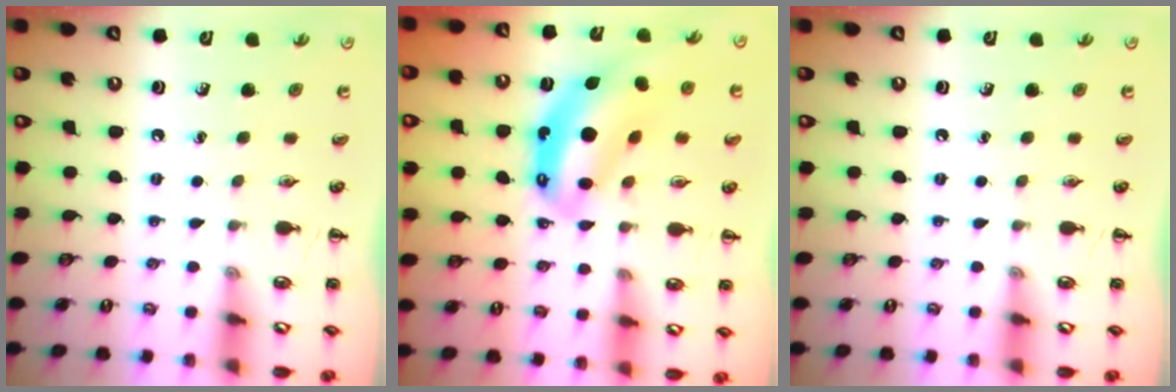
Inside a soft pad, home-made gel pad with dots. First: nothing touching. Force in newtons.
{"total": 11.8, "press": 11.4, "slide": 3.1}
{"total": 0.0}